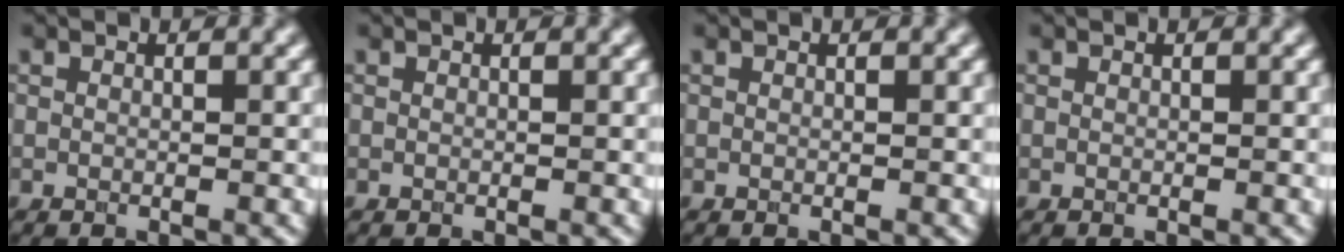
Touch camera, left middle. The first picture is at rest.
{"total": 0.0}
{"total": 0.0}
{"total": 0.0}